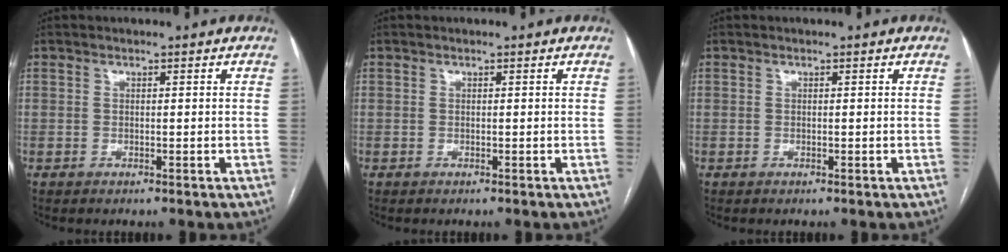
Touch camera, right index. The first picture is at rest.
{"total": 0.0}
{"total": 0.0}